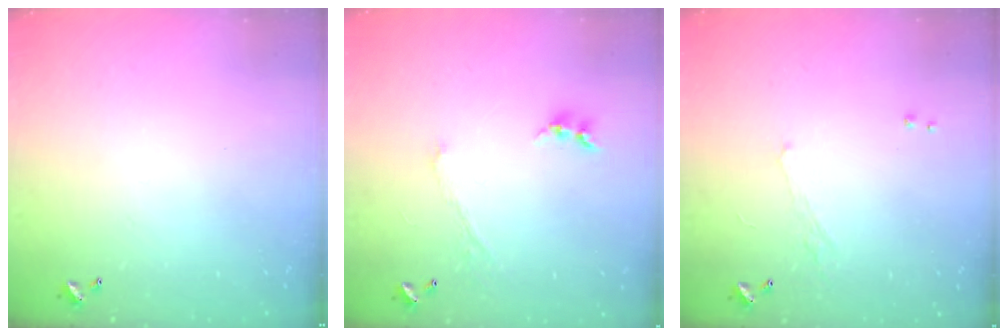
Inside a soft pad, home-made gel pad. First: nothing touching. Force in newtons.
{"total": 1.0, "press": 0.9, "slide": 0.4}
{"total": 0.7, "press": 0.0, "slide": 0.7}